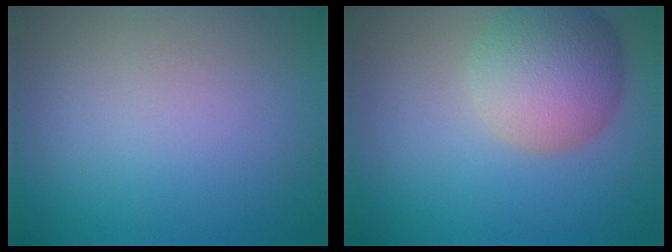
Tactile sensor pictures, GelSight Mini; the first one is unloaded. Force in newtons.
{"total": 6.3, "press": 6.2, "slide": 0.4}